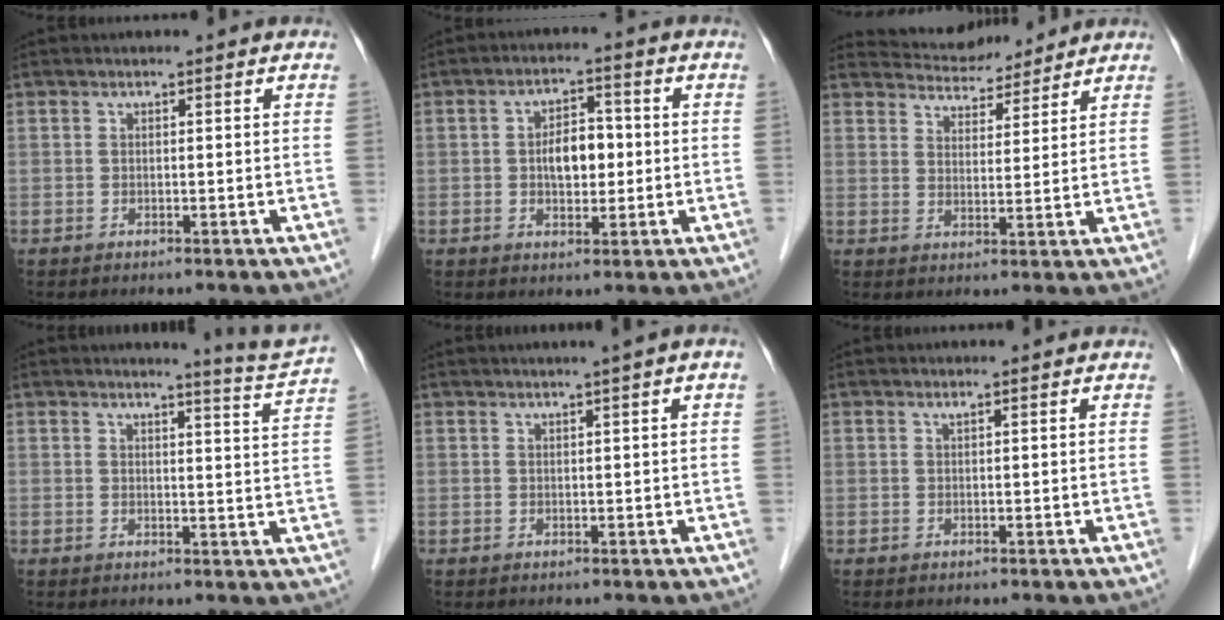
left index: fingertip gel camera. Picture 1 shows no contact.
{"total": 5.5, "force": [-0.1, 3.0, 4.5], "torque": [-0.080, 0.012, -0.001]}
{"total": 7.2, "force": [7.0, 1.7, 0.5], "torque": [-0.012, 0.017, 0.108]}
{"total": 4.8, "force": [4.3, -2.1, 0.1], "torque": [-0.025, -0.052, 0.052]}
{"total": 2.1, "force": [1.1, -0.4, 1.8], "torque": [-0.029, 0.005, 0.018]}
{"total": 0.0}